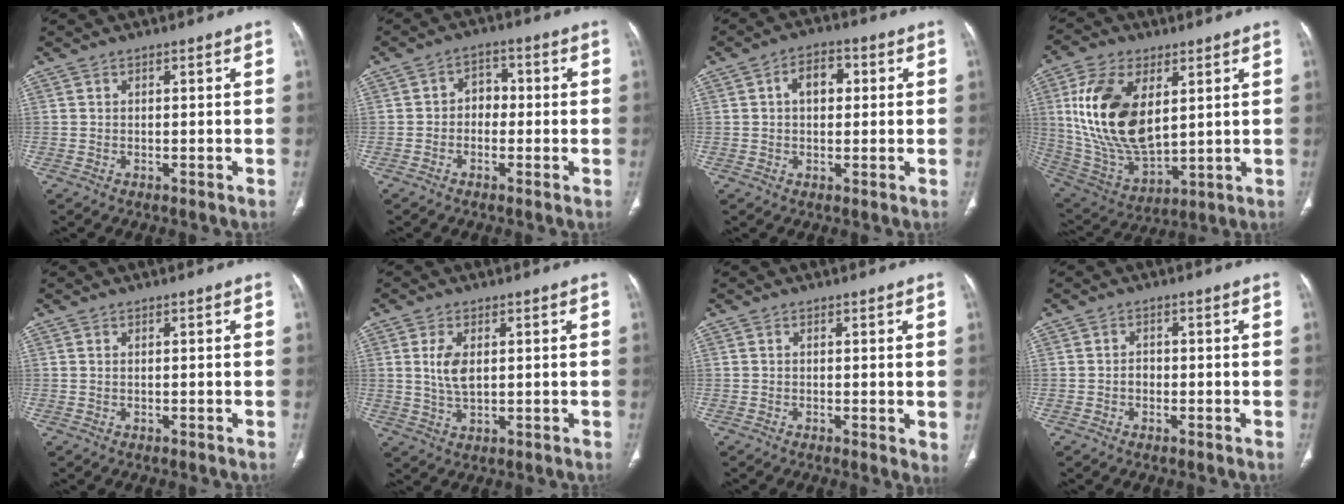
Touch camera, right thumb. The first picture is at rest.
{"total": 4.0, "force": [-0.7, 3.2, 2.2], "torque": [-0.012, 0.019, -0.023]}
{"total": 5.8, "force": [1.1, 3.8, 4.2], "torque": [-0.055, 0.015, 0.012]}
{"total": 19.8, "force": [4.9, 10.8, 15.9], "torque": [-0.302, -0.025, 0.103]}
{"total": 0.0}
{"total": 5.3, "force": [1.0, 2.8, 4.4], "torque": [-0.091, -0.006, 0.024]}
{"total": 2.2, "force": [0.2, 0.7, 2.1], "torque": [-0.032, -0.009, 0.000]}
{"total": 1.4, "force": [-0.5, 1.2, 0.7], "torque": [-0.004, 0.007, -0.009]}